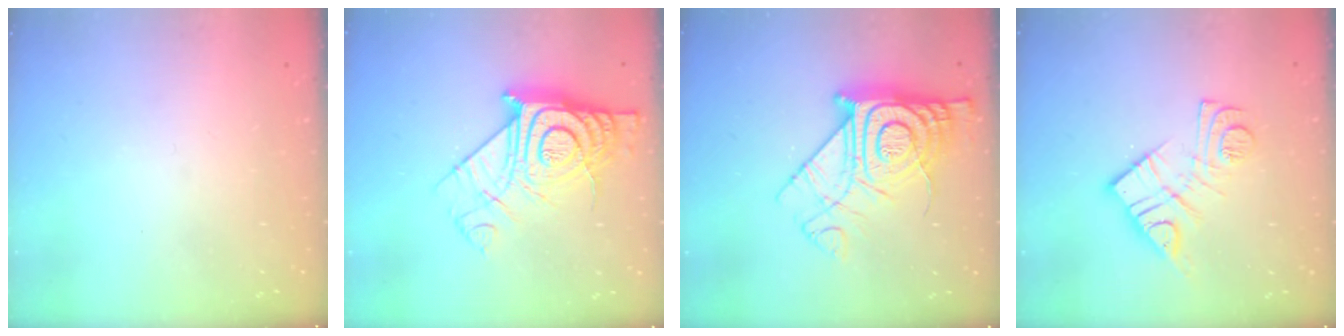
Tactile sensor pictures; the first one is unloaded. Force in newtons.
{"total": 16.9, "press": 16.9, "slide": 1.3}
{"total": 20.3, "press": 20.2, "slide": 1.5}
{"total": 14.5, "press": 14.4, "slide": 1.0}